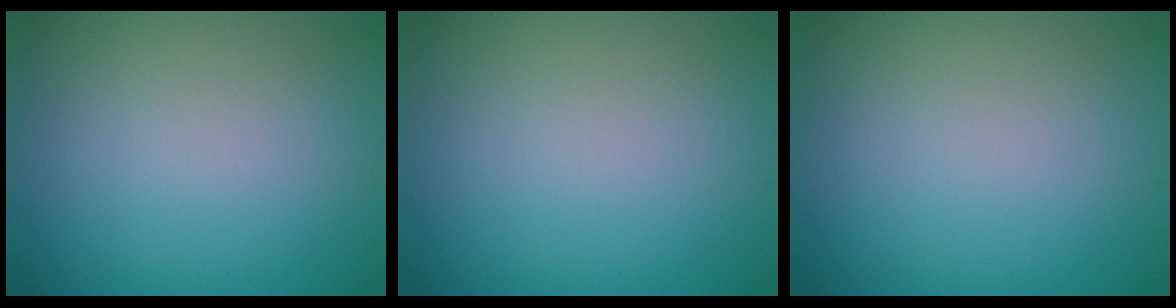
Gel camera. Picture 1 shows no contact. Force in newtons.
{"total": 0.0}
{"total": 0.0}